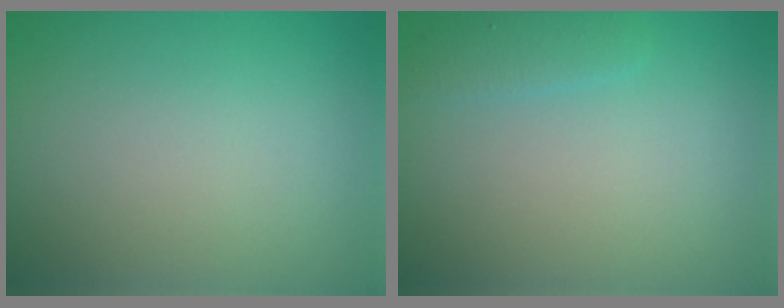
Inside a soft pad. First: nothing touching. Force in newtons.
{"total": 1.2, "press": 1.2, "slide": 0.1}